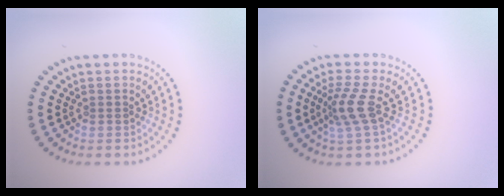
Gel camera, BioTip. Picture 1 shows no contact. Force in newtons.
{"total": 2.8, "press": 2.0, "slide": 2.0}